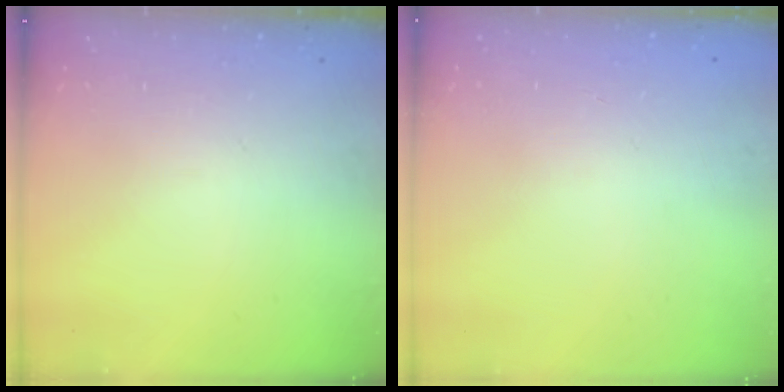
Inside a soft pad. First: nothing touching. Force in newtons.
{"total": 0.0}